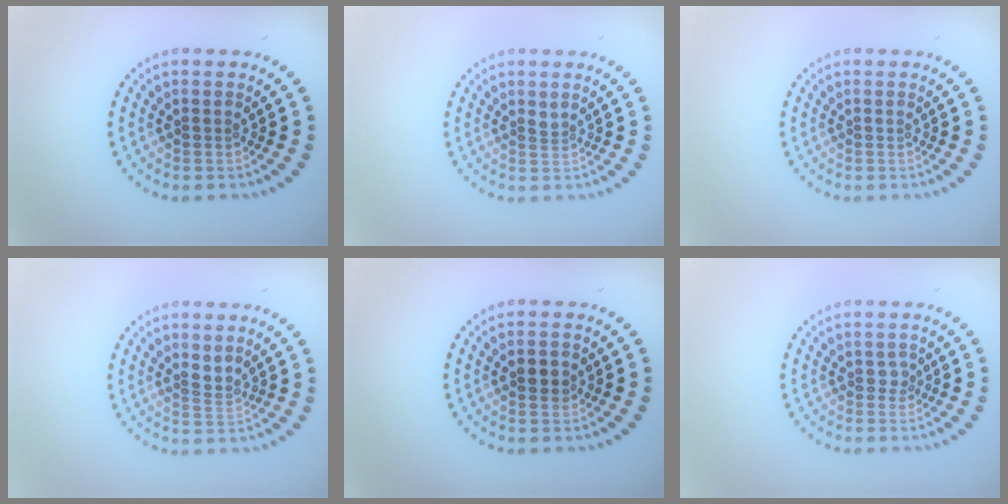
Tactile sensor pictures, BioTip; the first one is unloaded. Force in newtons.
{"total": 0.9, "press": 0.6, "slide": 0.7}
{"total": 0.0}
{"total": 1.4, "press": 1.0, "slide": 1.0}
{"total": 2.3, "press": 2.3, "slide": 0.0}
{"total": 0.9, "press": 0.7, "slide": 0.5}